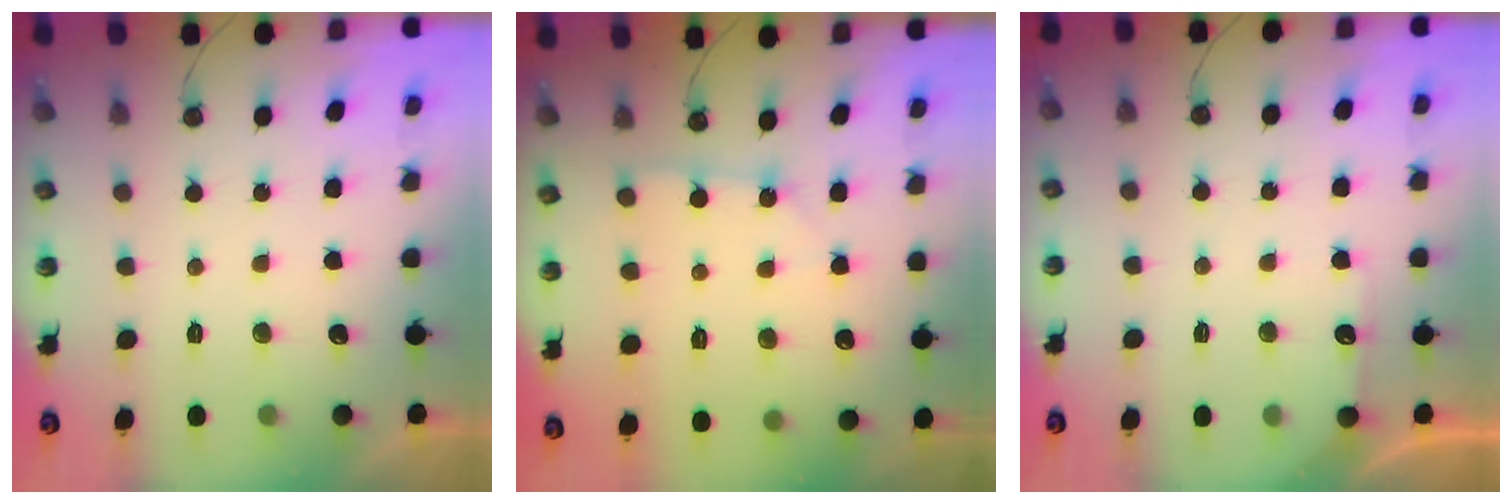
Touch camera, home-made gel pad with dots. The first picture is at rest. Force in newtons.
{"total": 1.8, "press": 1.7, "slide": 0.3}
{"total": 4.2, "press": 4.2, "slide": 0.6}